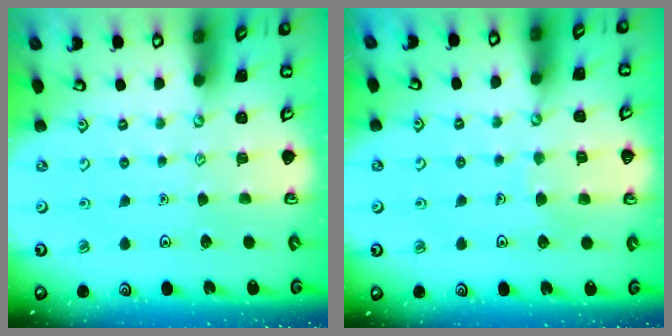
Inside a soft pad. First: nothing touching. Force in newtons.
{"total": 5.1, "press": 5.0, "slide": 0.5}